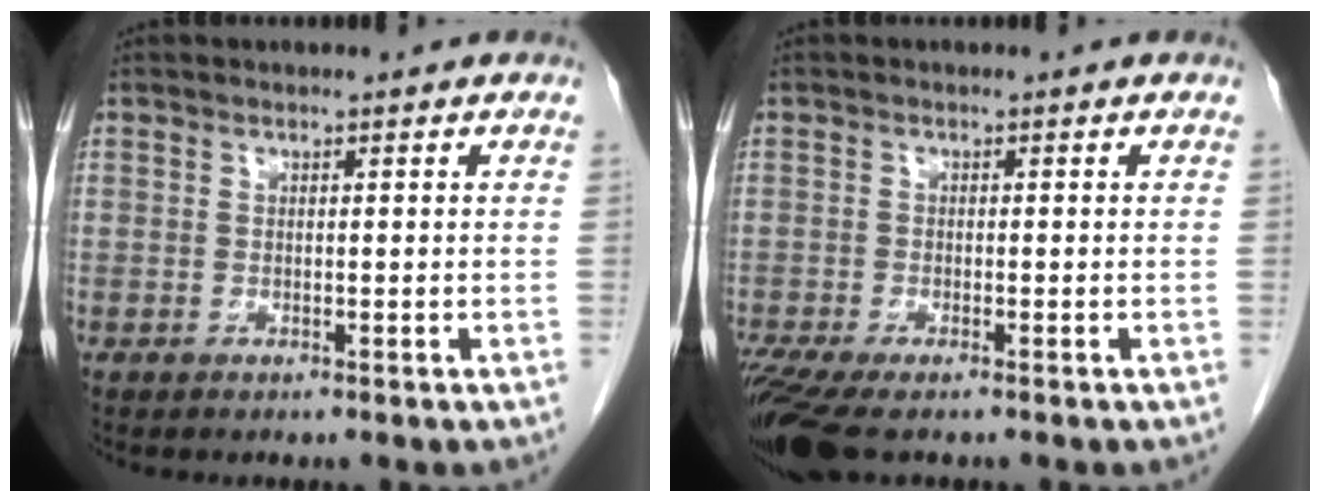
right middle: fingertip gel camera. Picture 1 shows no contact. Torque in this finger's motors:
{"motor_torque": [0.85, -0.58, 0.26, 0.09]}